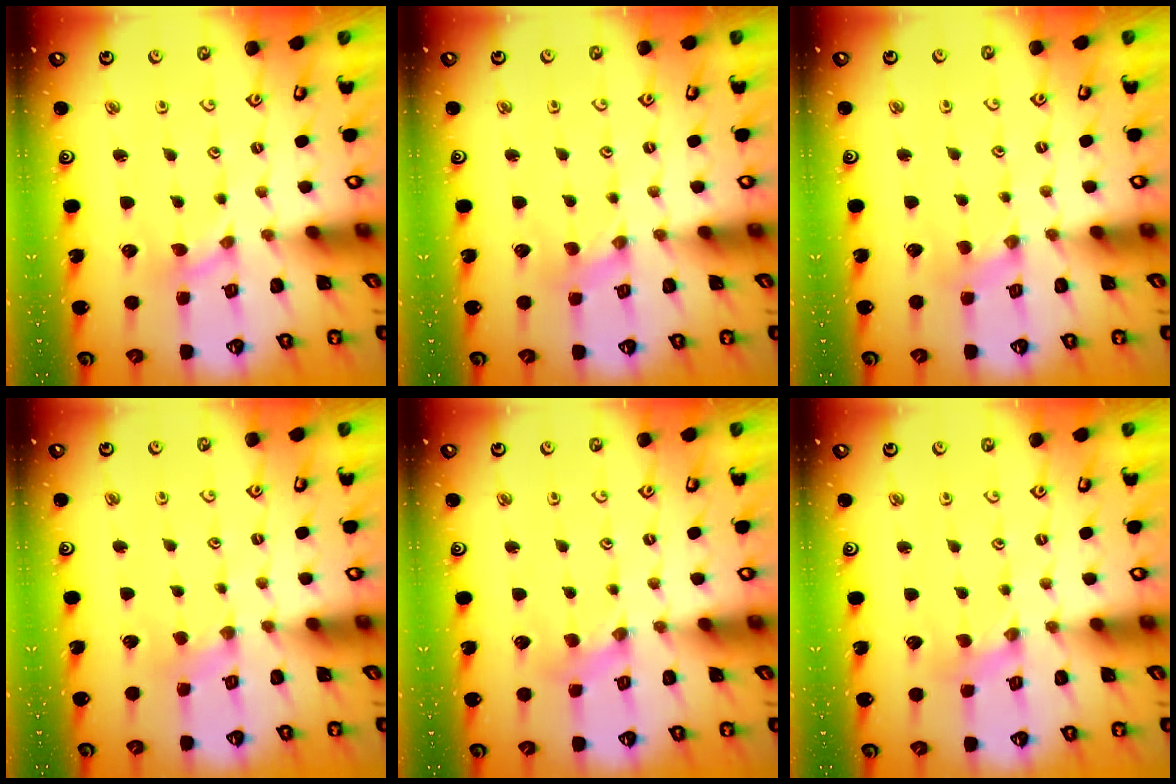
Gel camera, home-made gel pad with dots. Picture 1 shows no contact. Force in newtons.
{"total": 0.0}
{"total": 1.4, "press": 1.3, "slide": 0.2}
{"total": 1.6, "press": 1.5, "slide": 0.4}
{"total": 1.6, "press": 1.6, "slide": 0.1}
{"total": 0.0}